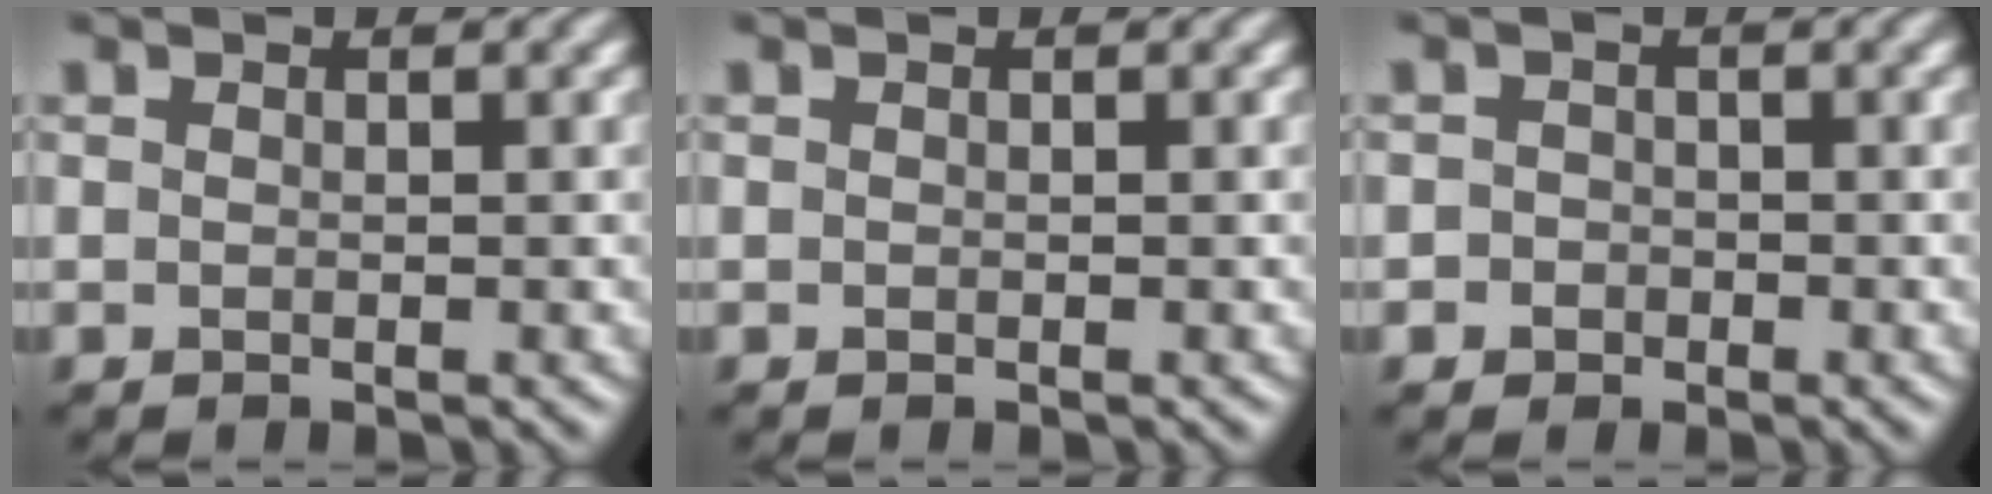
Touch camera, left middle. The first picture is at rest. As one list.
[{"total": 0.0}, {"total": 1.6, "force": [-1.1, 1.2, -0.2], "torque": [0.026, 0.007, -0.023]}]